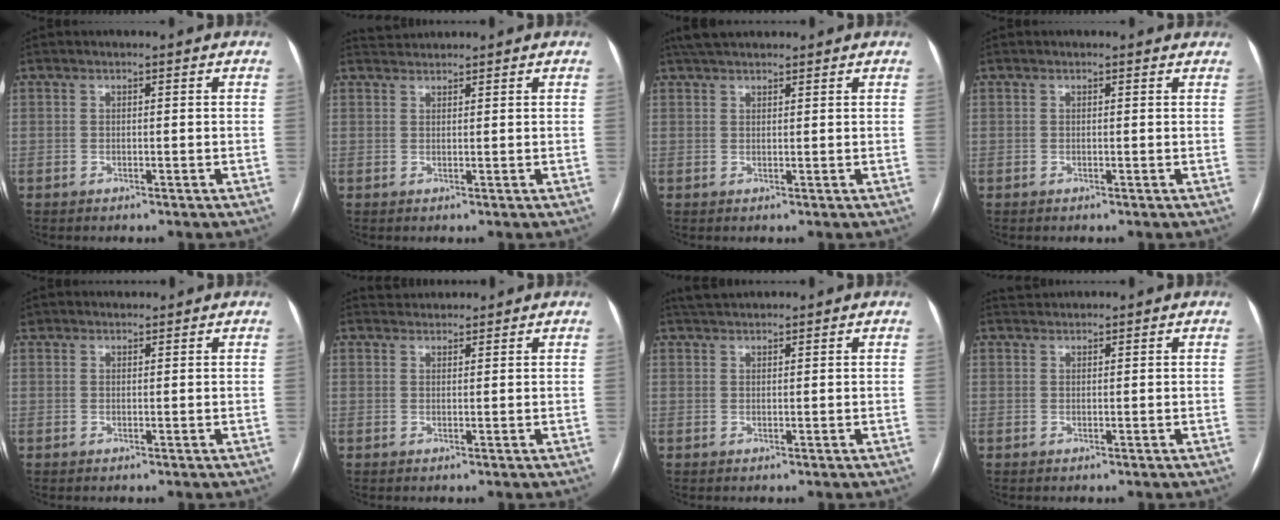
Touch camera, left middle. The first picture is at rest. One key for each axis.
{"total": 1.9, "fx": 1.8, "fy": 0.0, "fz": -0.3, "tx": -0.005, "ty": 0.015, "tz": 0.040}
{"total": 5.3, "fx": 4.5, "fy": 1.4, "fz": 2.3, "tx": -0.037, "ty": 0.036, "tz": 0.080}
{"total": 1.5, "fx": 1.4, "fy": 0.5, "fz": 0.1, "tx": -0.008, "ty": 0.001, "tz": 0.003}
{"total": 1.5, "fx": 1.4, "fy": 0.5, "fz": -0.2, "tx": -0.003, "ty": 0.015, "tz": 0.026}
{"total": 2.5, "fx": 2.5, "fy": 0.6, "fz": -0.1, "tx": -0.002, "ty": 0.023, "tz": 0.044}
{"total": 3.0, "fx": 2.8, "fy": 0.4, "fz": 0.8, "tx": -0.016, "ty": 0.025, "tz": 0.052}
{"total": 1.5, "fx": 1.5, "fy": 0.0, "fz": -0.2, "tx": -0.005, "ty": 0.015, "tz": 0.033}